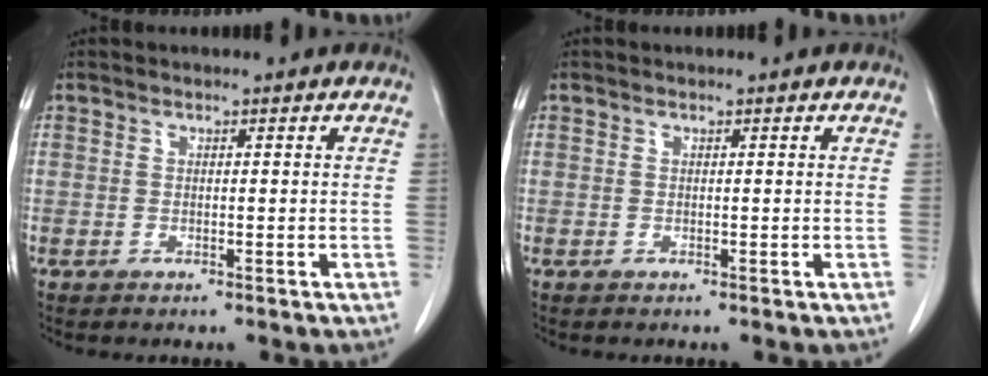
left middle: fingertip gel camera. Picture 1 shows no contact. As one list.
[{"total": 0.0}]